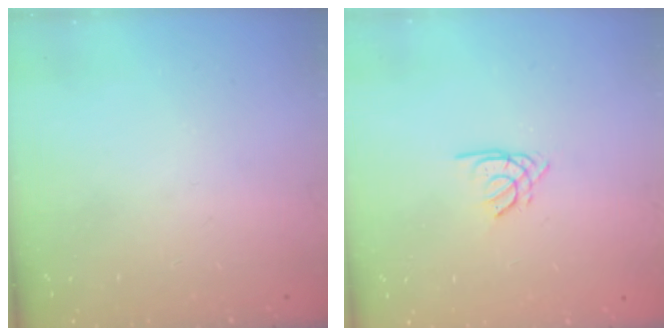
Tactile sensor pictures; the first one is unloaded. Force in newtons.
{"total": 1.5, "press": 1.4, "slide": 0.4}